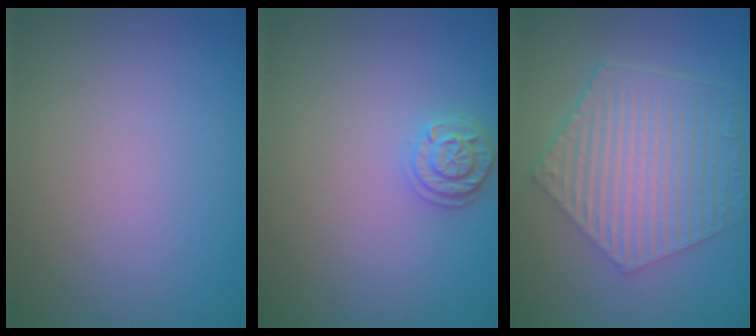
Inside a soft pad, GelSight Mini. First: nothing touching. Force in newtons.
{"total": 2.0, "press": 1.9, "slide": 0.5}
{"total": 6.5, "press": 4.7, "slide": 4.5}